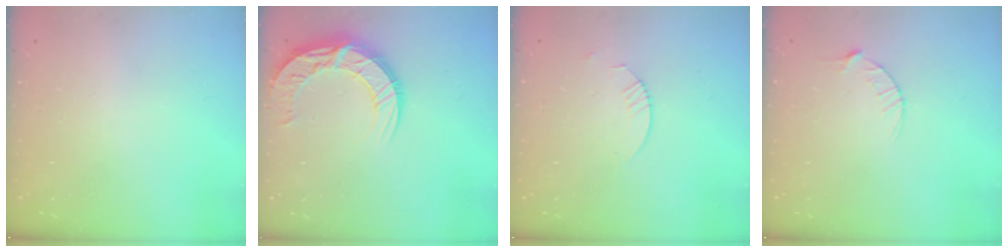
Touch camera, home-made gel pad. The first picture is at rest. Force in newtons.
{"total": 13.2, "press": 13.2, "slide": 1.2}
{"total": 1.8, "press": 1.8, "slide": 0.2}
{"total": 2.9, "press": 2.9, "slide": 0.4}